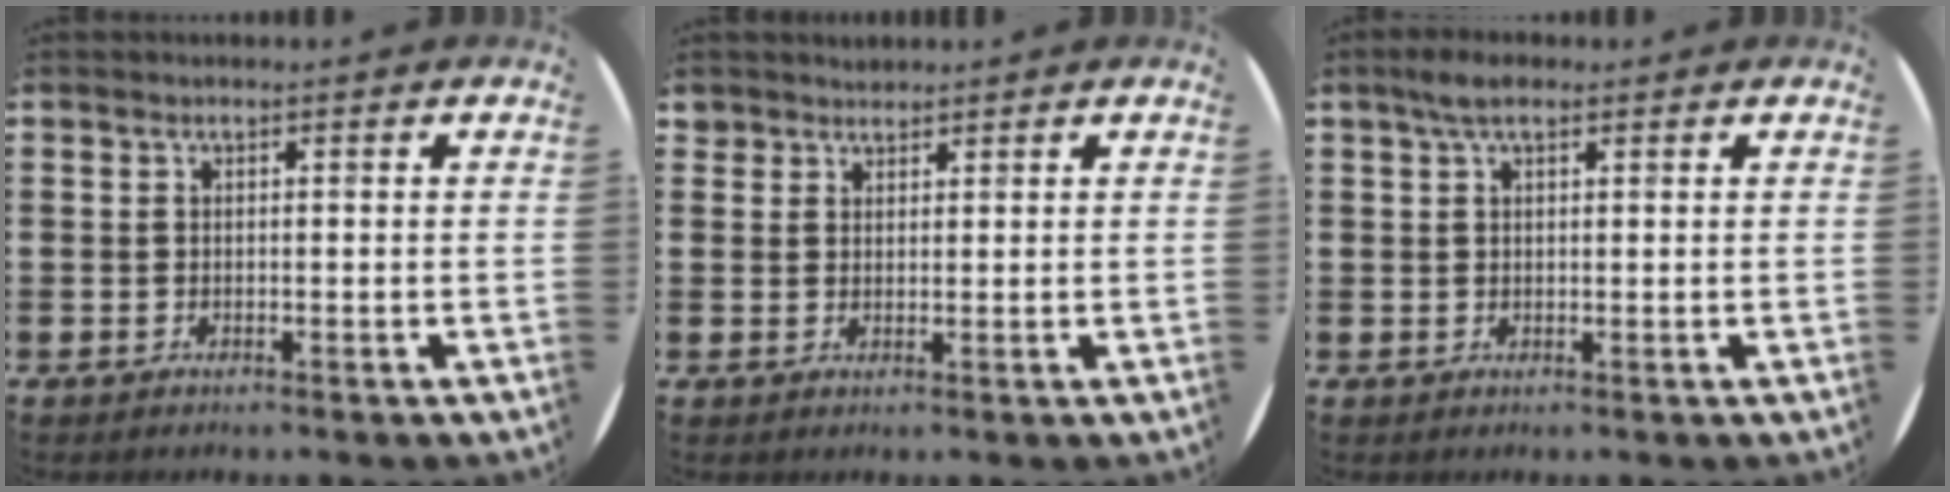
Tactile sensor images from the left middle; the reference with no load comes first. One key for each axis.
{"total": 1.7, "fx": 1.6, "fy": 0.5, "fz": -0.1, "tx": 0.000, "ty": 0.004, "tz": 0.031}
{"total": 2.9, "fx": 1.8, "fy": 1.0, "fz": 2.0, "tx": -0.034, "ty": 0.004, "tz": 0.029}